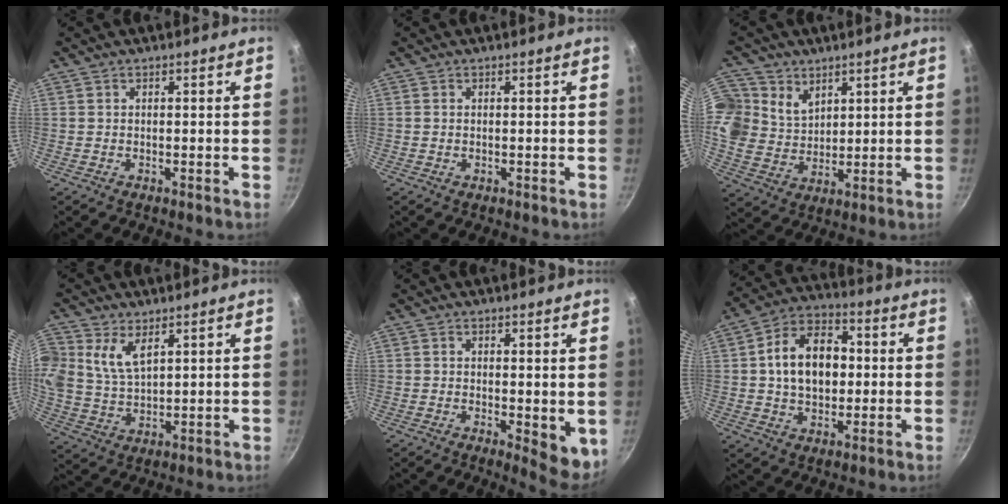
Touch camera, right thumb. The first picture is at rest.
{"total": 0.0}
{"total": 13.3, "force": [6.0, 10.7, 5.1], "torque": [-0.105, -0.009, 0.121]}
{"total": 8.0, "force": [3.7, 4.9, 5.2], "torque": [-0.099, -0.018, 0.072]}
{"total": 5.9, "force": [-0.1, 2.5, 5.3], "torque": [-0.063, -0.009, 0.003]}
{"total": 13.9, "force": [1.0, 9.6, 10.0], "torque": [-0.134, 0.023, 0.005]}